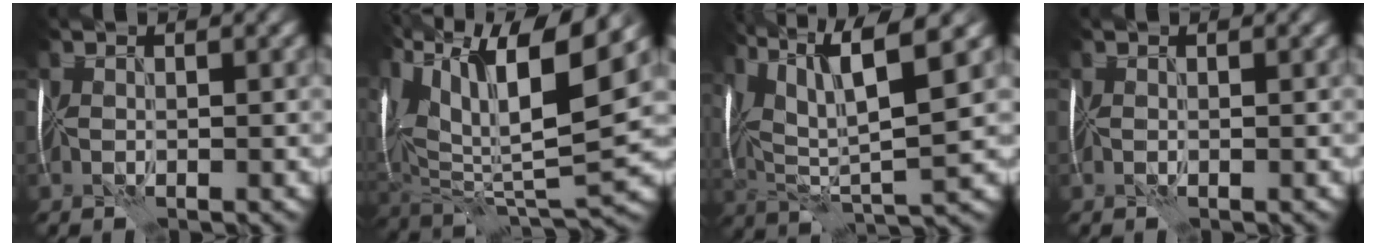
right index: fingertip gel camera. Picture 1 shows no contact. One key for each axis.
{"total": 14.5, "fx": 6.7, "fy": 5.1, "fz": 11.8, "tx": -0.240, "ty": 0.018, "tz": 0.125}
{"total": 10.8, "fx": 4.8, "fy": 2.5, "fz": 9.3, "tx": -0.176, "ty": 0.010, "tz": 0.086}
{"total": 0.0}